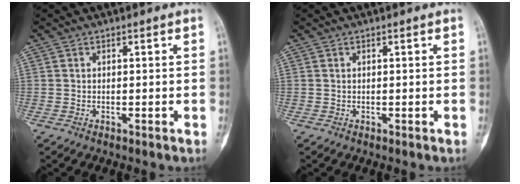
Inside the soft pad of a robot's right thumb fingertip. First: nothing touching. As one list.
[{"total": 0.0}]